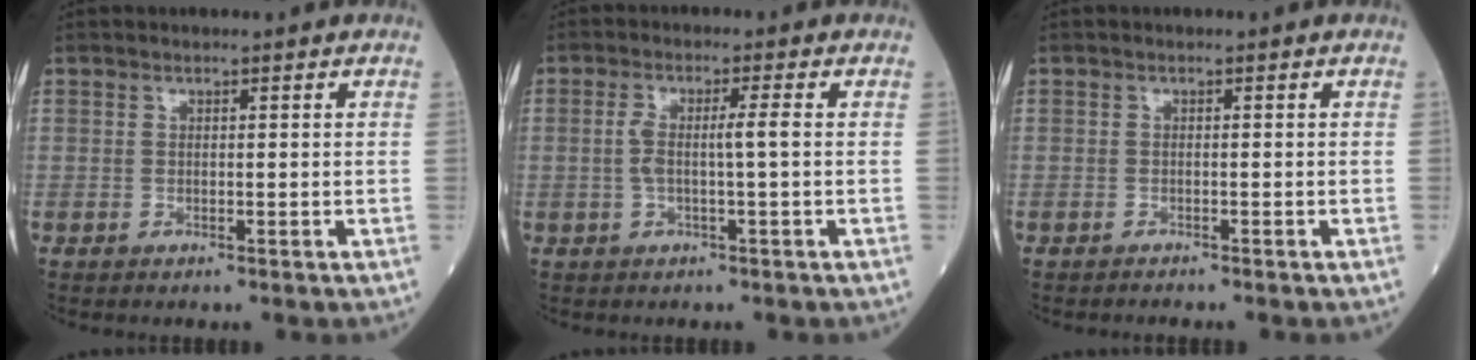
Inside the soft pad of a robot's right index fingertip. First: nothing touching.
{"total": 3.6, "force": [-0.3, 0.1, 3.5], "torque": [-0.073, 0.011, -0.003]}
{"total": 1.0, "force": [-1.0, 0.0, 0.2], "torque": [-0.005, 0.000, -0.014]}